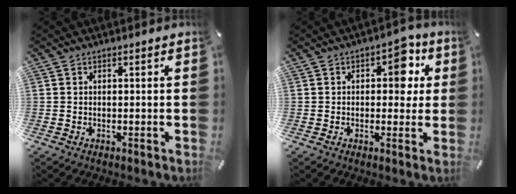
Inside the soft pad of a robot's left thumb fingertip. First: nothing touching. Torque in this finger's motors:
{"motor_torque": [-0.24, 0.48, 0.76, 0.03, 0.16]}